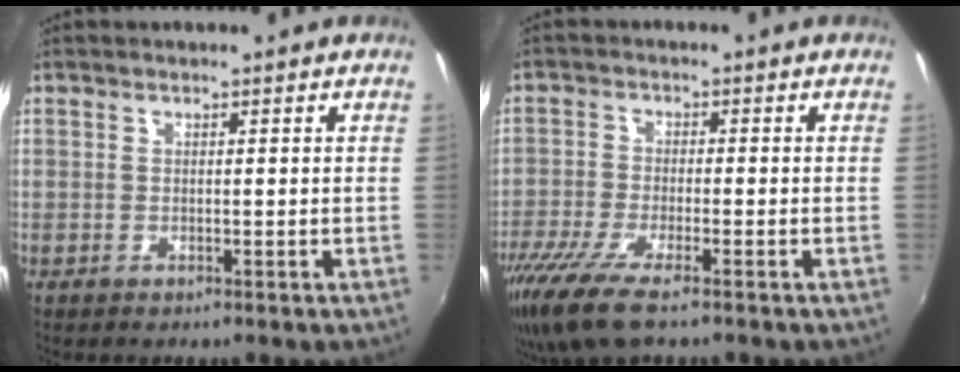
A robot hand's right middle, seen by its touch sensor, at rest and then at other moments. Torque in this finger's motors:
{"motor_torque": [1.17, -0.97, 0.41, 0.21]}